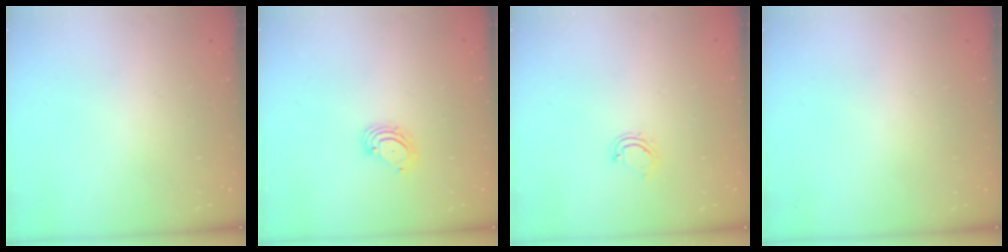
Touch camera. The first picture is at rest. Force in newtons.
{"total": 3.6, "press": 3.6, "slide": 0.3}
{"total": 4.2, "press": 4.2, "slide": 0.4}
{"total": 0.0}